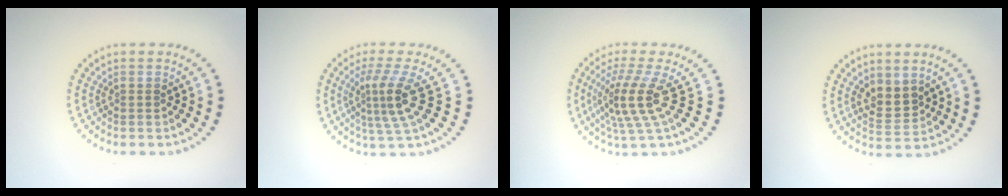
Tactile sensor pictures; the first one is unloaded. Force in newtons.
{"total": 3.8, "press": 2.6, "slide": 2.7}
{"total": 4.5, "press": 3.1, "slide": 3.2}
{"total": 2.7, "press": 2.5, "slide": 1.0}